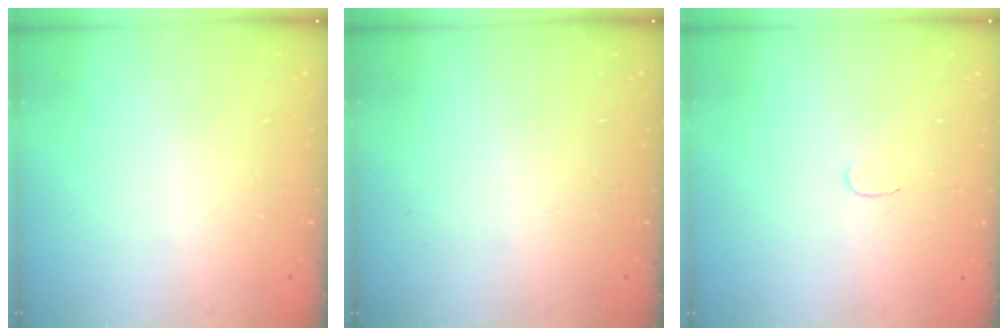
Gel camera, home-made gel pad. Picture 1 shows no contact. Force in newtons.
{"total": 0.0}
{"total": 3.0, "press": 3.0, "slide": 0.3}